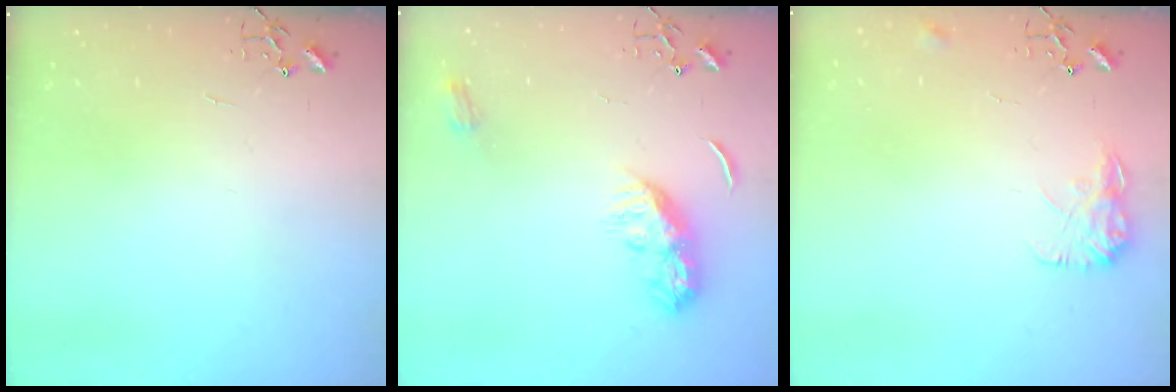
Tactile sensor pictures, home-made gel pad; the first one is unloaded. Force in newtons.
{"total": 9.4, "press": 9.4, "slide": 0.2}
{"total": 9.6, "press": 9.6, "slide": 0.3}